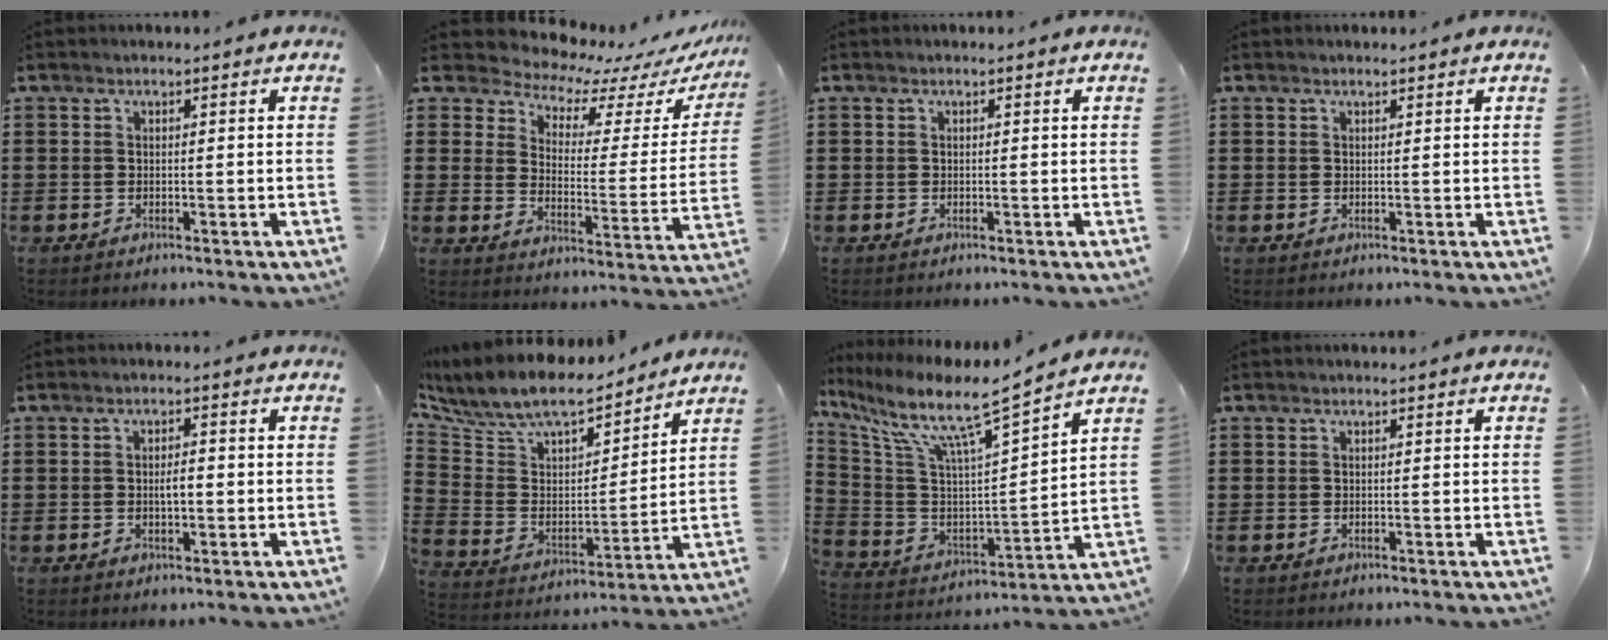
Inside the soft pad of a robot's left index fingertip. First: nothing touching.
{"total": 5.4, "force": [5.0, 1.8, 0.6], "torque": [-0.030, -0.049, 0.079]}
{"total": 0.0}
{"total": 0.0}
{"total": 2.4, "force": [-0.2, 0.9, 2.3], "torque": [-0.043, 0.001, -0.005]}
{"total": 9.0, "force": [7.9, 2.9, 3.2], "torque": [-0.102, -0.048, 0.136]}
{"total": 10.3, "force": [7.8, 0.6, 6.6], "torque": [-0.151, -0.060, 0.120]}
{"total": 0.0}